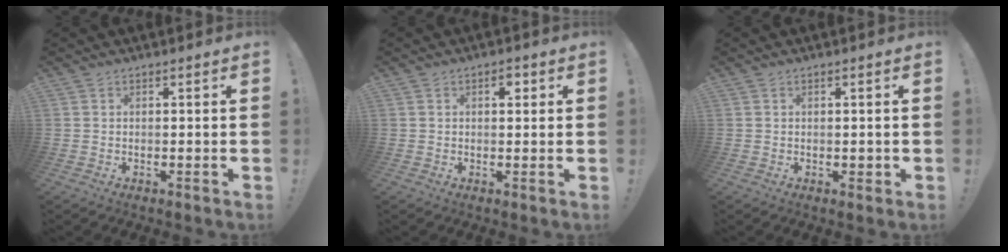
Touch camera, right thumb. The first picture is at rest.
{"total": 2.3, "force": [0.9, 1.4, 1.7], "torque": [-0.012, -0.002, 0.009]}
{"total": 1.0, "force": [0.1, 0.7, 0.7], "torque": [-0.003, 0.001, 0.000]}